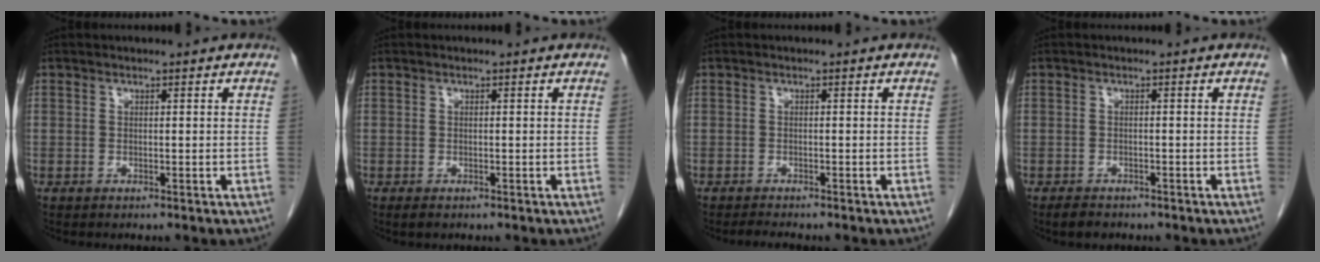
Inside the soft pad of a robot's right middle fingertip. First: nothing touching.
{"total": 1.1, "force": [-0.7, 0.6, 0.6], "torque": [-0.013, 0.000, -0.006]}
{"total": 1.4, "force": [-1.4, 0.1, 0.4], "torque": [-0.013, -0.006, -0.021]}
{"total": 2.3, "force": [-1.8, 1.2, 0.8], "torque": [-0.019, -0.001, -0.024]}